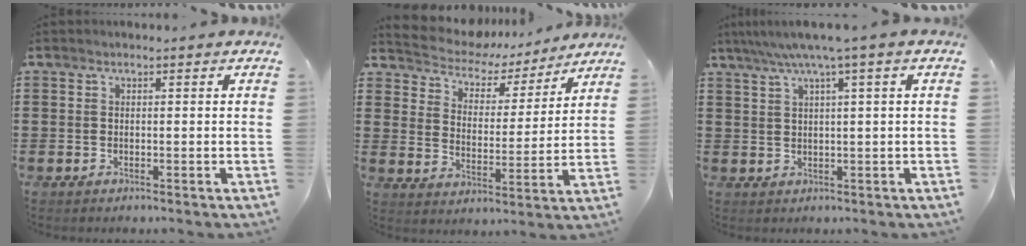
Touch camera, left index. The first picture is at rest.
{"total": 4.7, "force": [4.4, 1.6, 0.5], "torque": [-0.040, -0.033, 0.070]}
{"total": 4.1, "force": [2.0, -0.6, 3.6], "torque": [-0.073, -0.002, 0.030]}